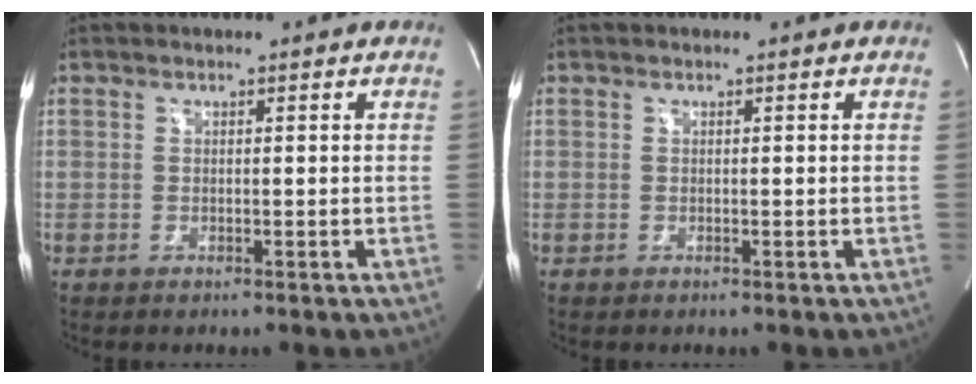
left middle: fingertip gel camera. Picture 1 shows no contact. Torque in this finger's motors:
{"motor_torque": [0.00, 0.00, -0.01, 0.00]}